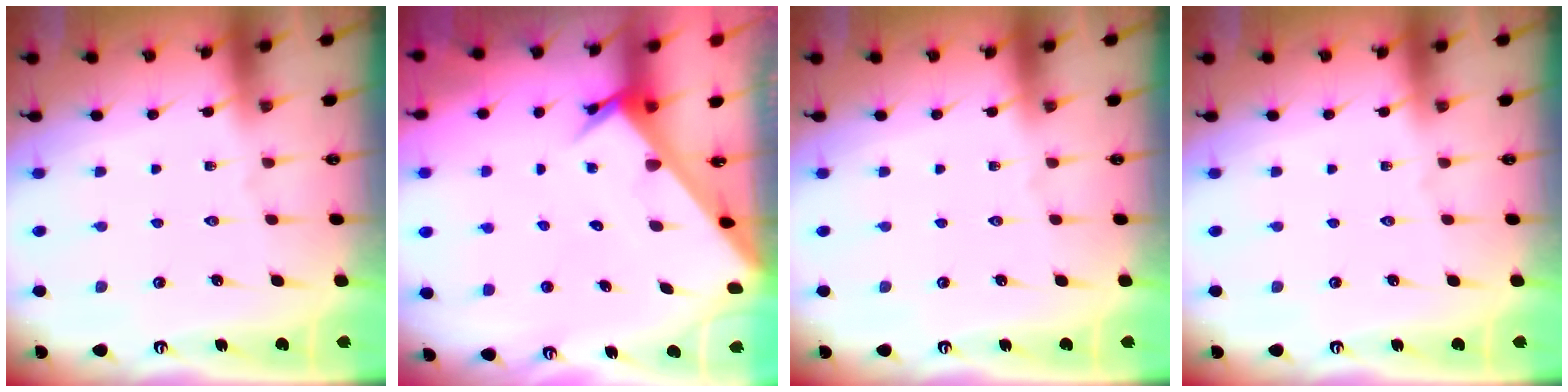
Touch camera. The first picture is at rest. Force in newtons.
{"total": 3.7, "press": 3.7, "slide": 0.2}
{"total": 0.0}
{"total": 0.0}